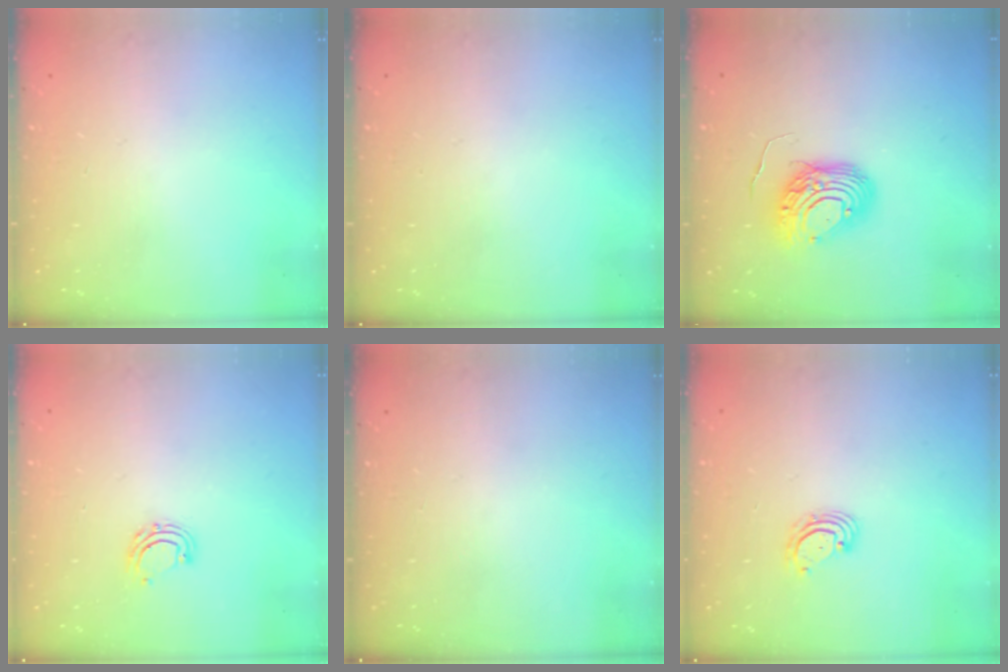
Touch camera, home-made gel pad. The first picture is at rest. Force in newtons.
{"total": 0.0}
{"total": 9.8, "press": 9.7, "slide": 1.0}
{"total": 6.0, "press": 5.8, "slide": 1.3}
{"total": 0.0}
{"total": 2.9, "press": 2.9, "slide": 0.1}